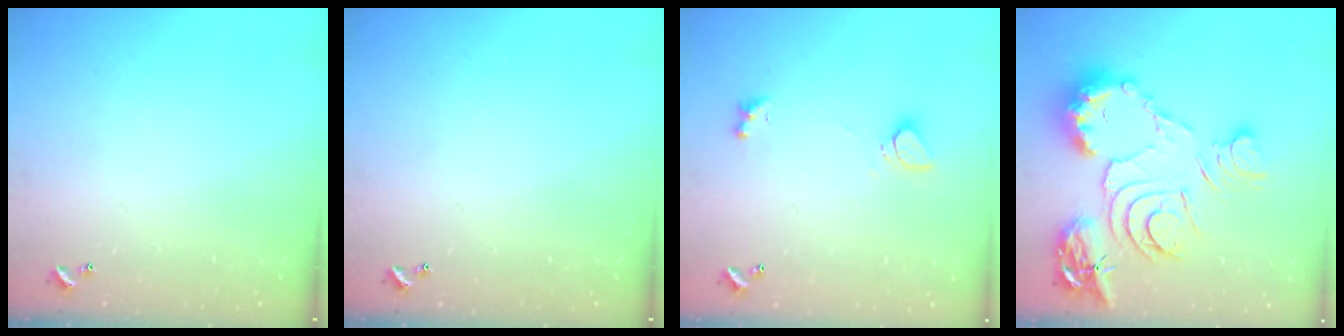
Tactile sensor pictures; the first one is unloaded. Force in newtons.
{"total": 0.0}
{"total": 2.4, "press": 2.4, "slide": 0.5}
{"total": 17.6, "press": 17.5, "slide": 2.1}